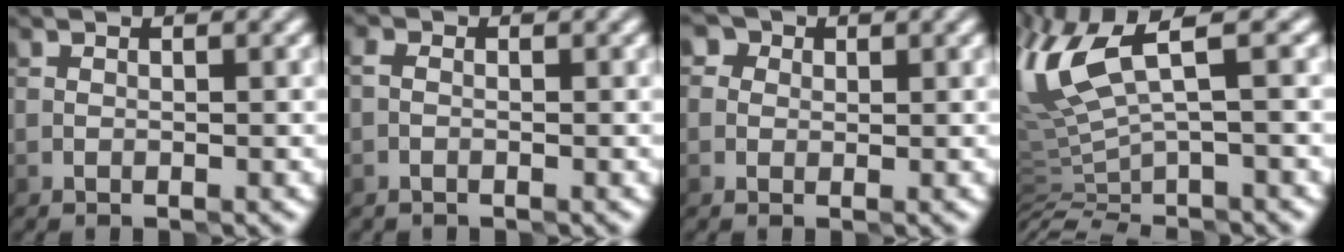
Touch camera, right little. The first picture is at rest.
{"total": 0.7, "force": [-0.4, 0.5, 0.3], "torque": [-0.005, 0.003, -0.009]}
{"total": 3.1, "force": [1.4, 2.5, 1.2], "torque": [0.003, 0.018, -0.008]}
{"total": 7.1, "force": [0.4, 1.8, 6.9], "torque": [-0.149, -0.004, 0.011]}